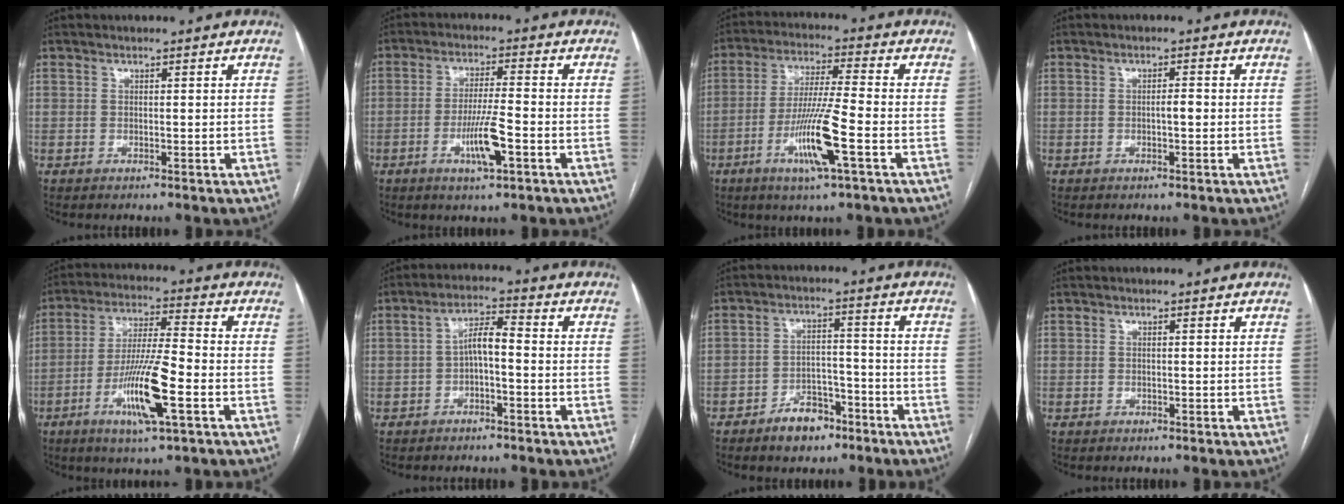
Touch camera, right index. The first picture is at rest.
{"total": 6.7, "force": [-2.7, 0.5, 6.2], "torque": [-0.117, -0.008, -0.049]}
{"total": 10.7, "force": [-4.0, -0.2, 9.9], "torque": [-0.194, -0.013, -0.077]}
{"total": 1.3, "force": [-0.3, 0.3, 1.2], "torque": [-0.019, 0.002, -0.006]}
{"total": 12.0, "force": [-4.4, 0.9, 11.1], "torque": [-0.214, -0.011, -0.081]}
{"total": 5.0, "force": [-0.8, 1.8, 4.6], "torque": [-0.083, 0.023, -0.016]}
{"total": 6.4, "force": [-4.4, 3.6, 2.9], "torque": [-0.049, 0.015, -0.067]}
{"total": 0.0}